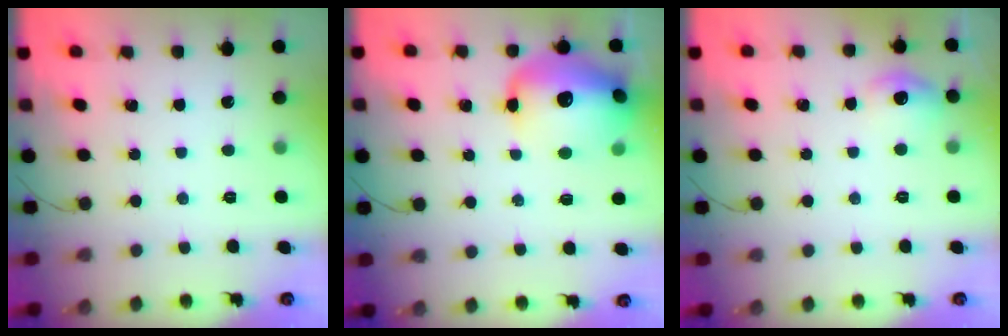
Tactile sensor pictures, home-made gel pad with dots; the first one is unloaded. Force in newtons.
{"total": 19.7, "press": 18.4, "slide": 7.2}
{"total": 6.9, "press": 6.7, "slide": 1.5}